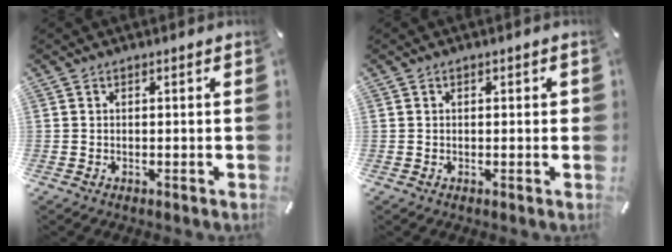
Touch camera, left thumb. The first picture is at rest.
{"total": 0.6, "force": [0.1, 0.5, 0.4], "torque": [-0.008, 0.003, 0.000]}